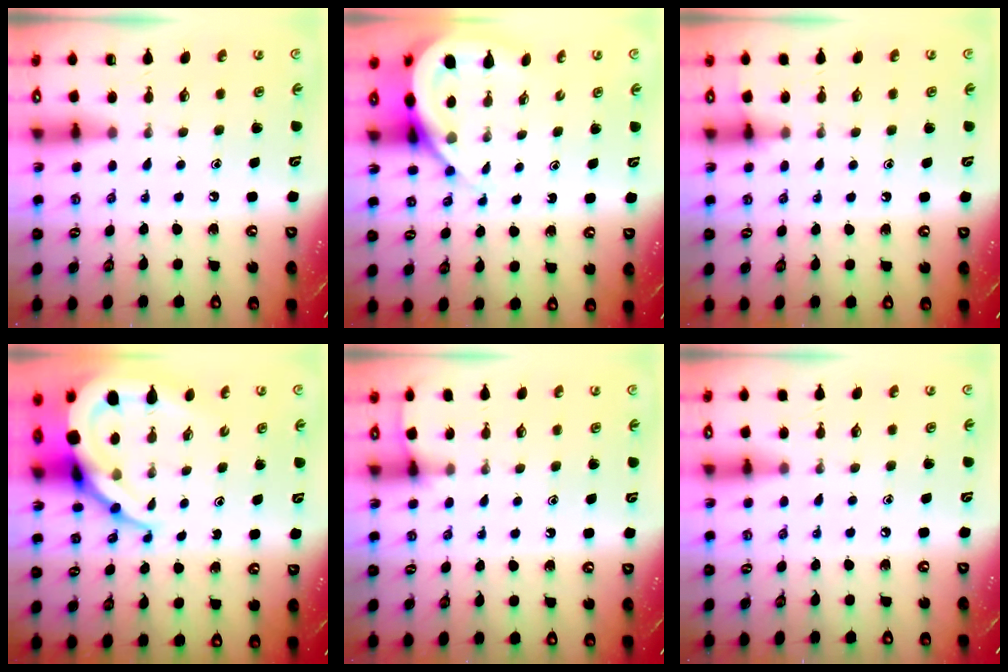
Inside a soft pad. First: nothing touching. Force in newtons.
{"total": 8.7, "press": 8.6, "slide": 1.1}
{"total": 3.6, "press": 3.5, "slide": 0.4}
{"total": 13.1, "press": 13.1, "slide": 1.5}
{"total": 2.4, "press": 2.4, "slide": 0.4}
{"total": 0.0}